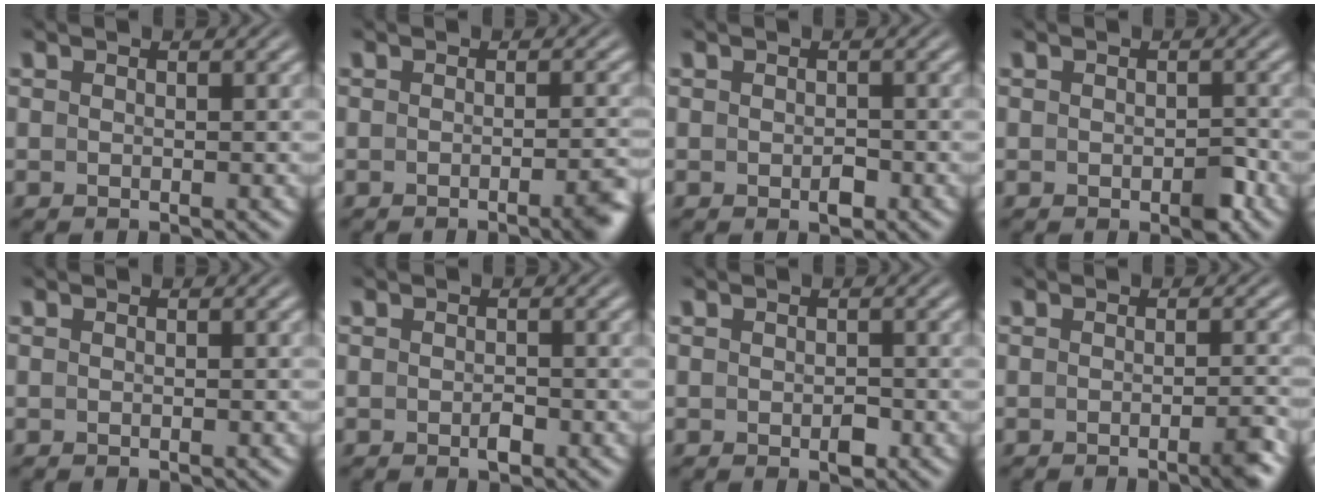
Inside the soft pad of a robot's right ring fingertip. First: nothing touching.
{"total": 2.5, "force": [-1.5, -0.1, 2.0], "torque": [-0.022, 0.006, -0.029]}
{"total": 1.1, "force": [-0.5, 0.6, 0.8], "torque": [-0.011, -0.005, -0.005]}
{"total": 1.5, "force": [-0.8, 0.8, 1.1], "torque": [-0.014, -0.004, -0.011]}
{"total": 0.0}
{"total": 1.0, "force": [-0.5, 0.3, 0.8], "torque": [-0.011, -0.004, -0.007]}
{"total": 1.3, "force": [-0.5, 0.8, 0.8], "torque": [-0.012, -0.006, -0.004]}
{"total": 1.9, "force": [-1.3, -0.1, 1.4], "torque": [-0.020, 0.006, -0.025]}